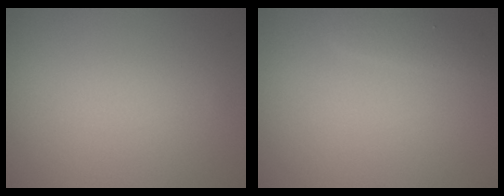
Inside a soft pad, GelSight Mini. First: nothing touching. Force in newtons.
{"total": 1.2, "press": 1.2, "slide": 0.1}